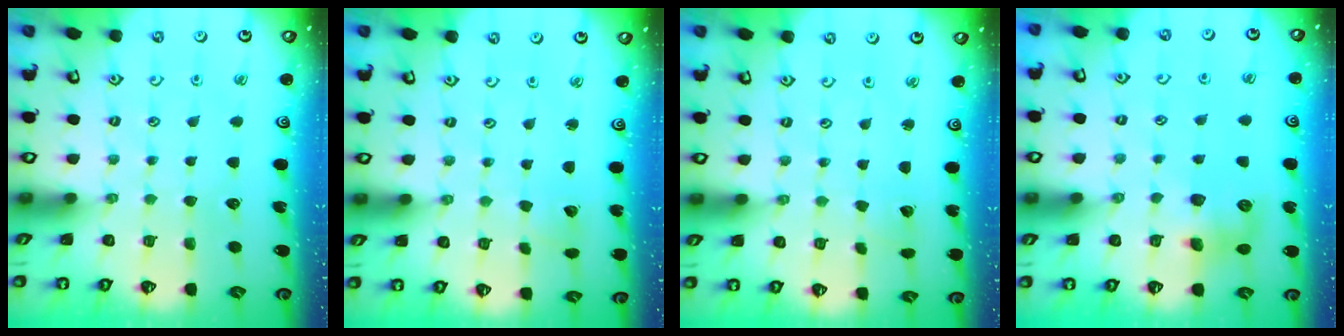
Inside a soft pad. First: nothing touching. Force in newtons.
{"total": 1.3, "press": 1.3, "slide": 0.0}
{"total": 1.8, "press": 1.8, "slide": 0.1}
{"total": 8.6, "press": 8.6, "slide": 0.5}